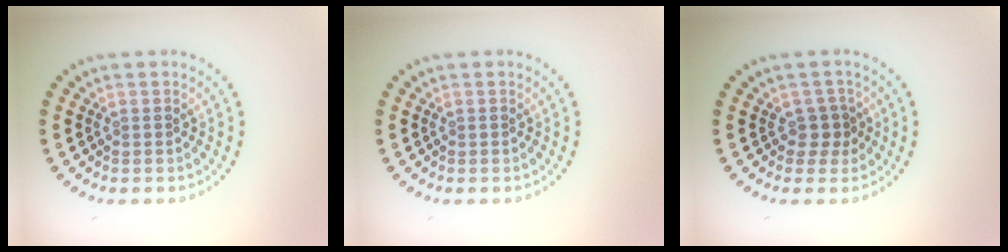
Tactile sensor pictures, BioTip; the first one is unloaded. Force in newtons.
{"total": 0.0}
{"total": 1.8, "press": 1.5, "slide": 1.0}